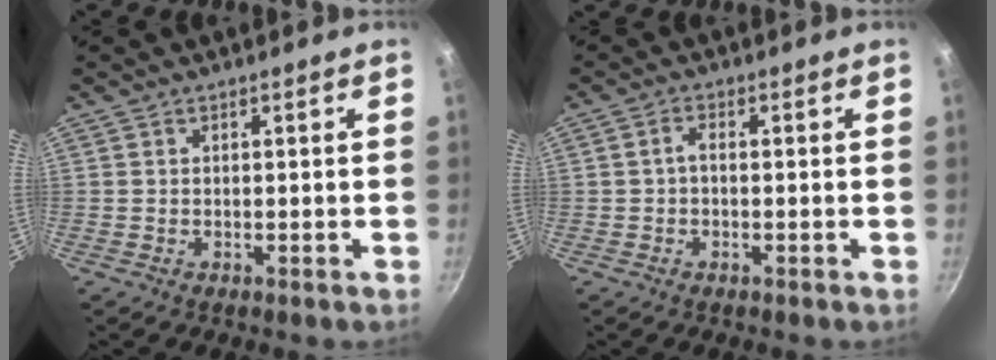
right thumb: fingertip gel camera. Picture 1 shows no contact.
{"total": 2.0, "force": [-0.3, 1.0, 1.7], "torque": [-0.038, 0.011, -0.008]}